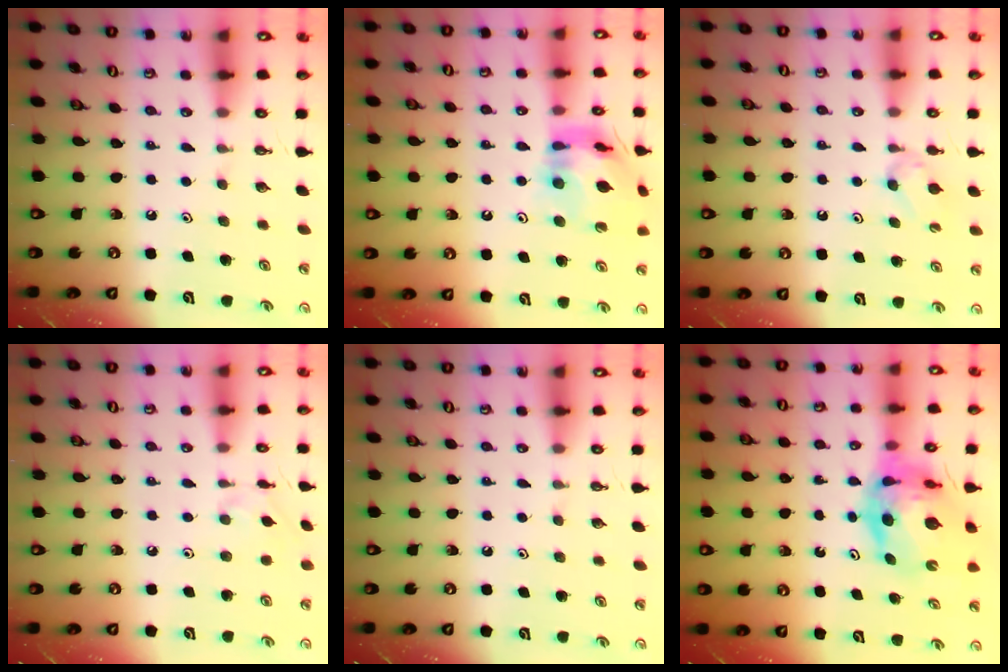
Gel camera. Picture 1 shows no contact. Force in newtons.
{"total": 15.3, "press": 15.2, "slide": 1.5}
{"total": 4.3, "press": 4.3, "slide": 0.7}
{"total": 1.6, "press": 1.5, "slide": 0.4}
{"total": 0.0}
{"total": 12.1, "press": 12.0, "slide": 1.5}